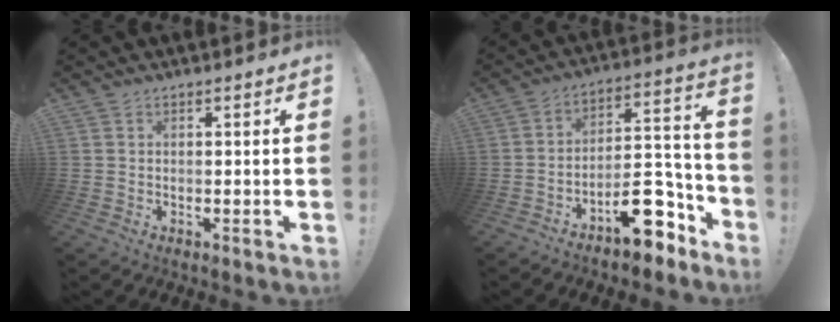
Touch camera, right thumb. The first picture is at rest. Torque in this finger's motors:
{"motor_torque": [2.72, 2.29, 1.01, -1.75, 0.51]}